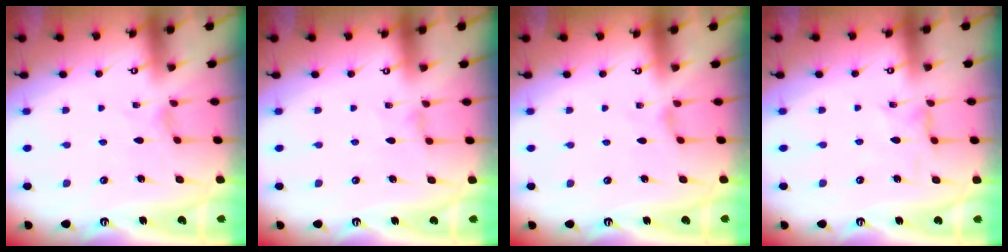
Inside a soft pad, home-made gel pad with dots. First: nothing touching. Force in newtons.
{"total": 0.8, "press": 0.8, "slide": 0.3}
{"total": 0.7, "press": 0.6, "slide": 0.3}
{"total": 1.7, "press": 1.7, "slide": 0.0}